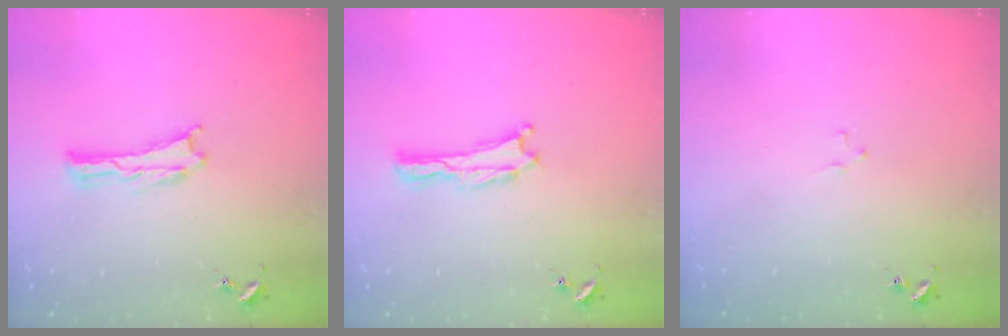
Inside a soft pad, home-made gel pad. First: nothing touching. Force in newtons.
{"total": 0.0}
{"total": 1.2, "press": 1.2, "slide": 0.2}